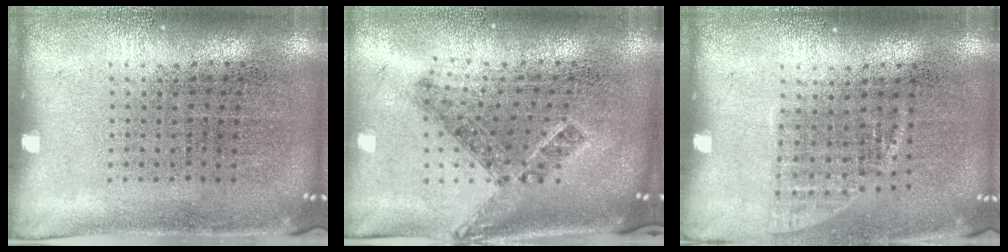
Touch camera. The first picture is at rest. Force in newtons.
{"total": 1.0, "press": 0.9, "slide": 0.6}
{"total": 1.0, "press": 0.9, "slide": 0.4}